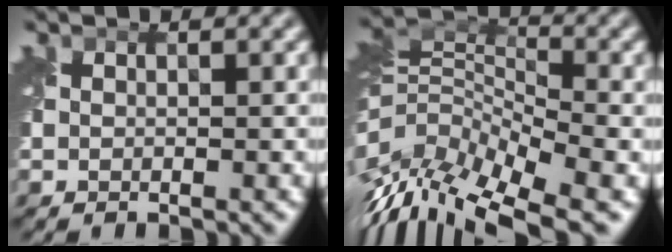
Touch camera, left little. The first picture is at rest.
{"total": 10.3, "force": [-6.6, 4.7, 6.3], "torque": [-0.137, 0.016, -0.120]}